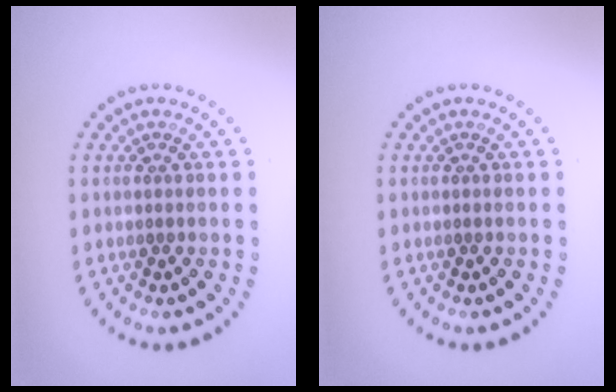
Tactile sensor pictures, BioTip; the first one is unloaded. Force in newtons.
{"total": 0.0}